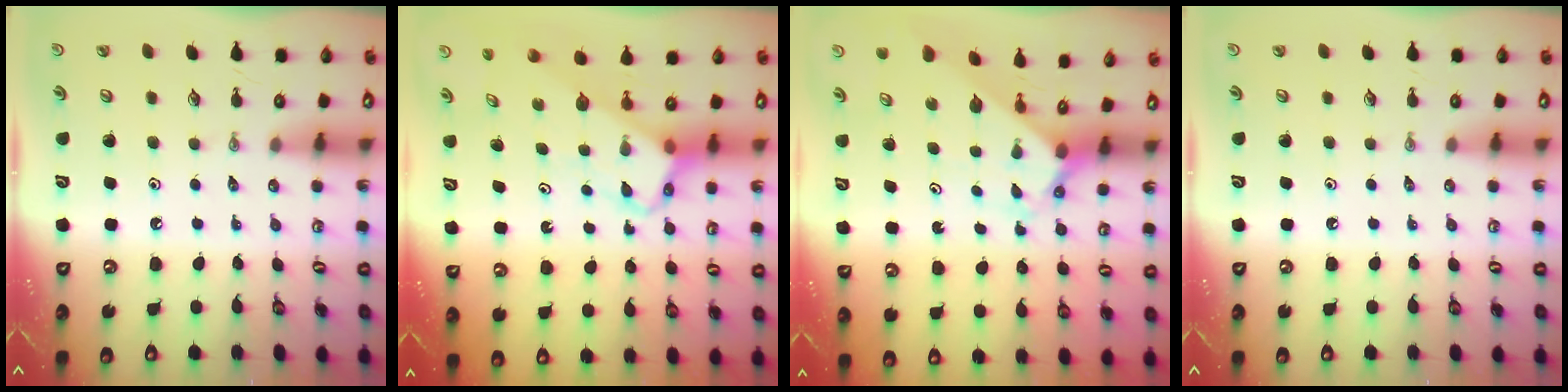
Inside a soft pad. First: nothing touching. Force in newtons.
{"total": 3.8, "press": 3.8, "slide": 0.3}
{"total": 2.2, "press": 2.2, "slide": 0.2}
{"total": 0.0}